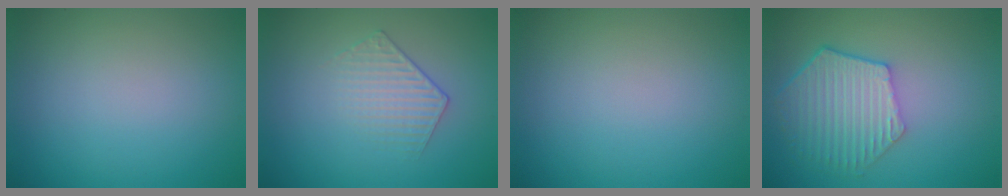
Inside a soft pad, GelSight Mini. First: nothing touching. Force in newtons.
{"total": 1.7, "press": 1.2, "slide": 1.3}
{"total": 0.0}
{"total": 5.7, "press": 4.5, "slide": 3.5}